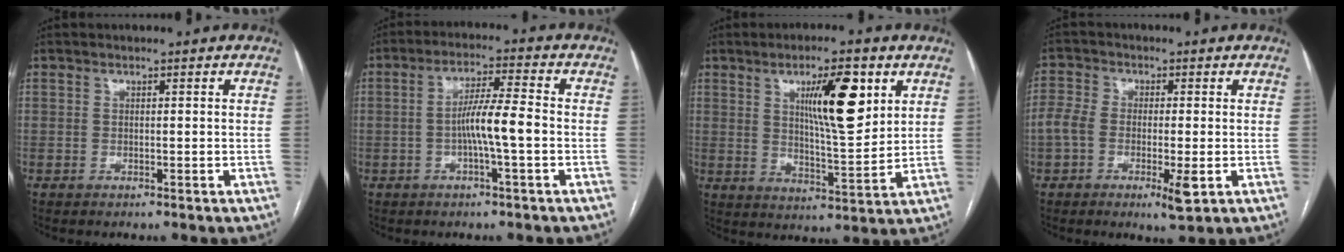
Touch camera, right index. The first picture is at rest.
{"total": 6.7, "force": [-1.3, 0.0, 6.5], "torque": [-0.121, 0.009, -0.026]}
{"total": 11.3, "force": [4.6, 2.1, 10.1], "torque": [-0.165, -0.002, 0.077]}
{"total": 7.3, "force": [-2.3, 2.7, 6.4], "torque": [-0.128, -0.002, -0.040]}